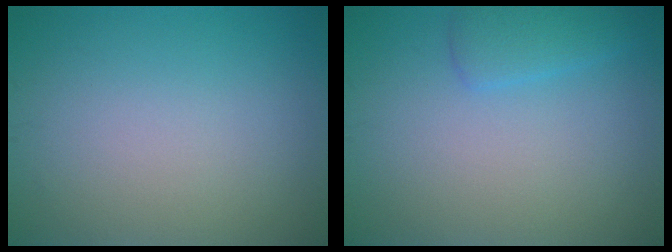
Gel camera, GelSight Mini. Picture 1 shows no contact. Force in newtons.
{"total": 2.0, "press": 1.9, "slide": 0.2}